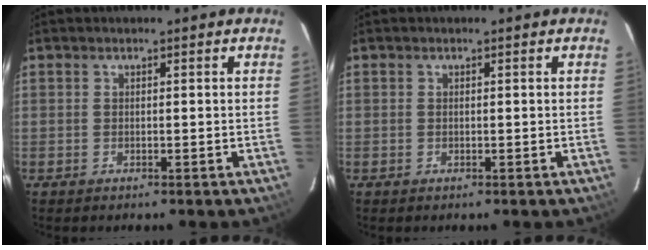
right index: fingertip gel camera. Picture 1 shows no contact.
{"total": 0.0}